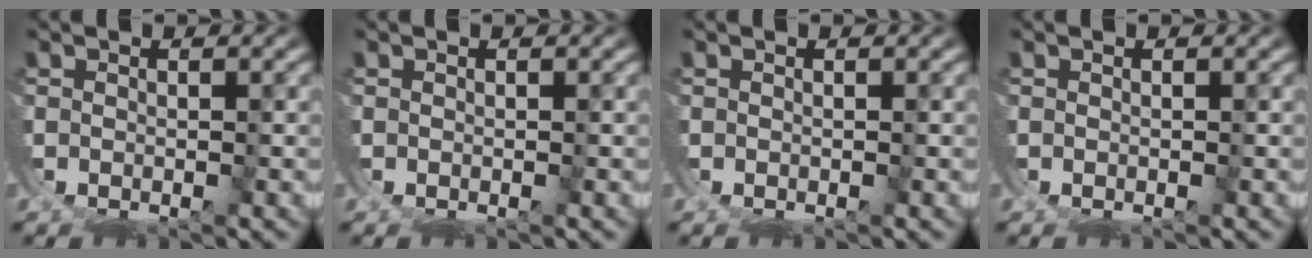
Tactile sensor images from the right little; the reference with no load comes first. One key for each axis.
{"total": 0.0}
{"total": 0.0}
{"total": 0.0}